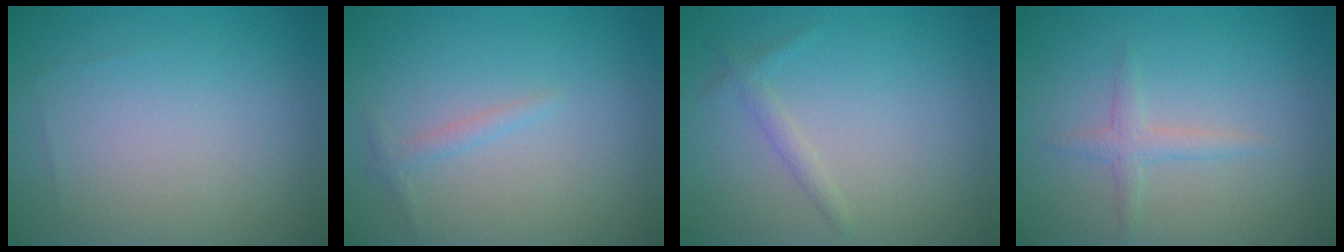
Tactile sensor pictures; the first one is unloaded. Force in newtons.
{"total": 0.9, "press": 0.9, "slide": 0.1}
{"total": 1.1, "press": 1.1, "slide": 0.0}
{"total": 1.5, "press": 1.5, "slide": 0.1}